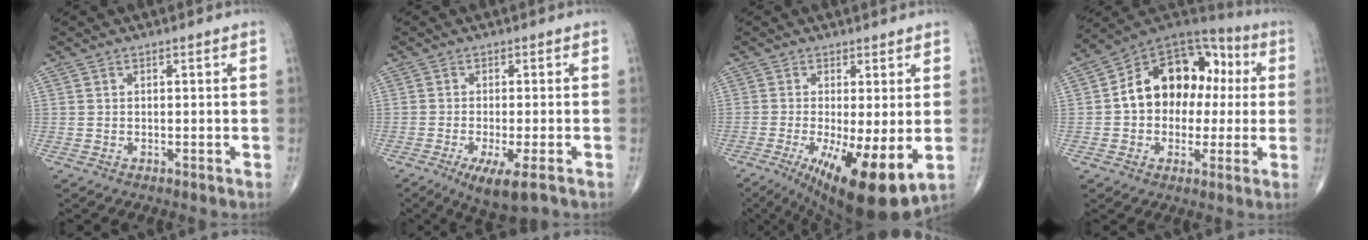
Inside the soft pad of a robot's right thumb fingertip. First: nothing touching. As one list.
[{"total": 6.5, "force": [-3.3, 1.3, 5.4], "torque": [-0.094, -0.015, -0.053]}, {"total": 14.5, "force": [-3.8, 4.0, 13.4], "torque": [-0.202, -0.024, -0.045]}, {"total": 17.7, "force": [1.1, 12.9, 12.0], "torque": [-0.140, 0.044, 0.008]}]